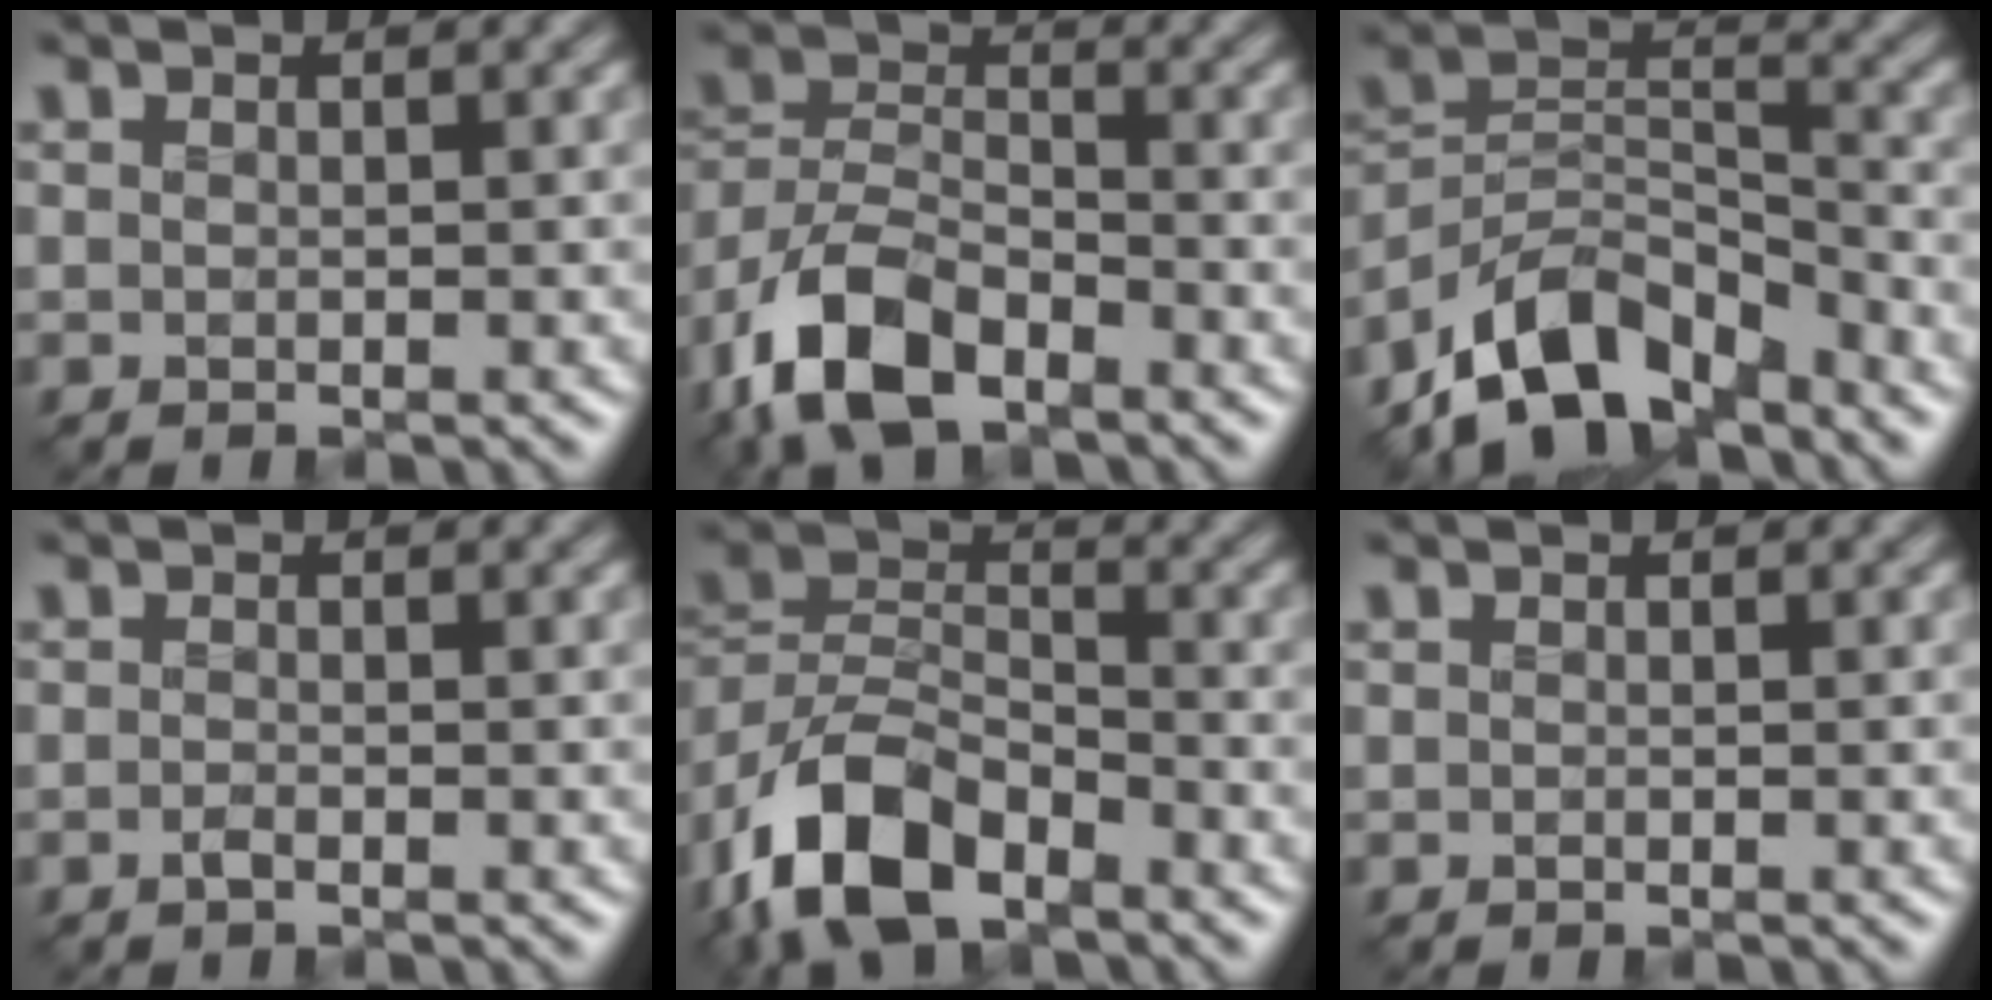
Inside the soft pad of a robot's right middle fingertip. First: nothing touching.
{"total": 8.5, "force": [-6.4, 3.7, 4.3], "torque": [-0.102, 0.005, -0.117]}
{"total": 8.8, "force": [-7.6, 3.3, 3.1], "torque": [-0.054, 0.004, -0.136]}
{"total": 1.4, "force": [-1.3, -0.5, -0.3], "torque": [-0.007, 0.002, -0.010]}
{"total": 9.5, "force": [-7.1, 4.2, 4.7], "torque": [-0.108, 0.004, -0.132]}
{"total": 0.8, "force": [-0.5, -0.5, -0.5], "torque": [-0.003, 0.002, 0.000]}